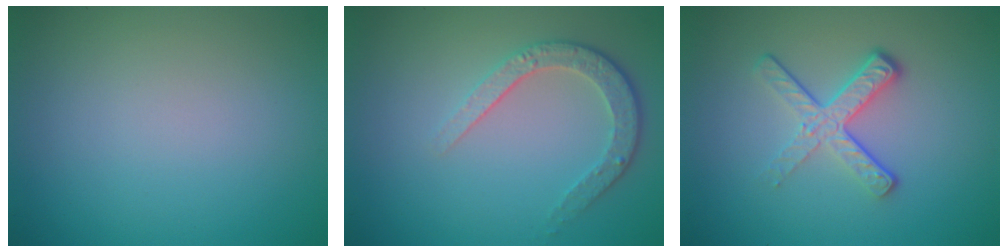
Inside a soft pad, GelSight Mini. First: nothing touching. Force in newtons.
{"total": 3.4, "press": 2.7, "slide": 2.0}
{"total": 4.0, "press": 2.6, "slide": 3.1}